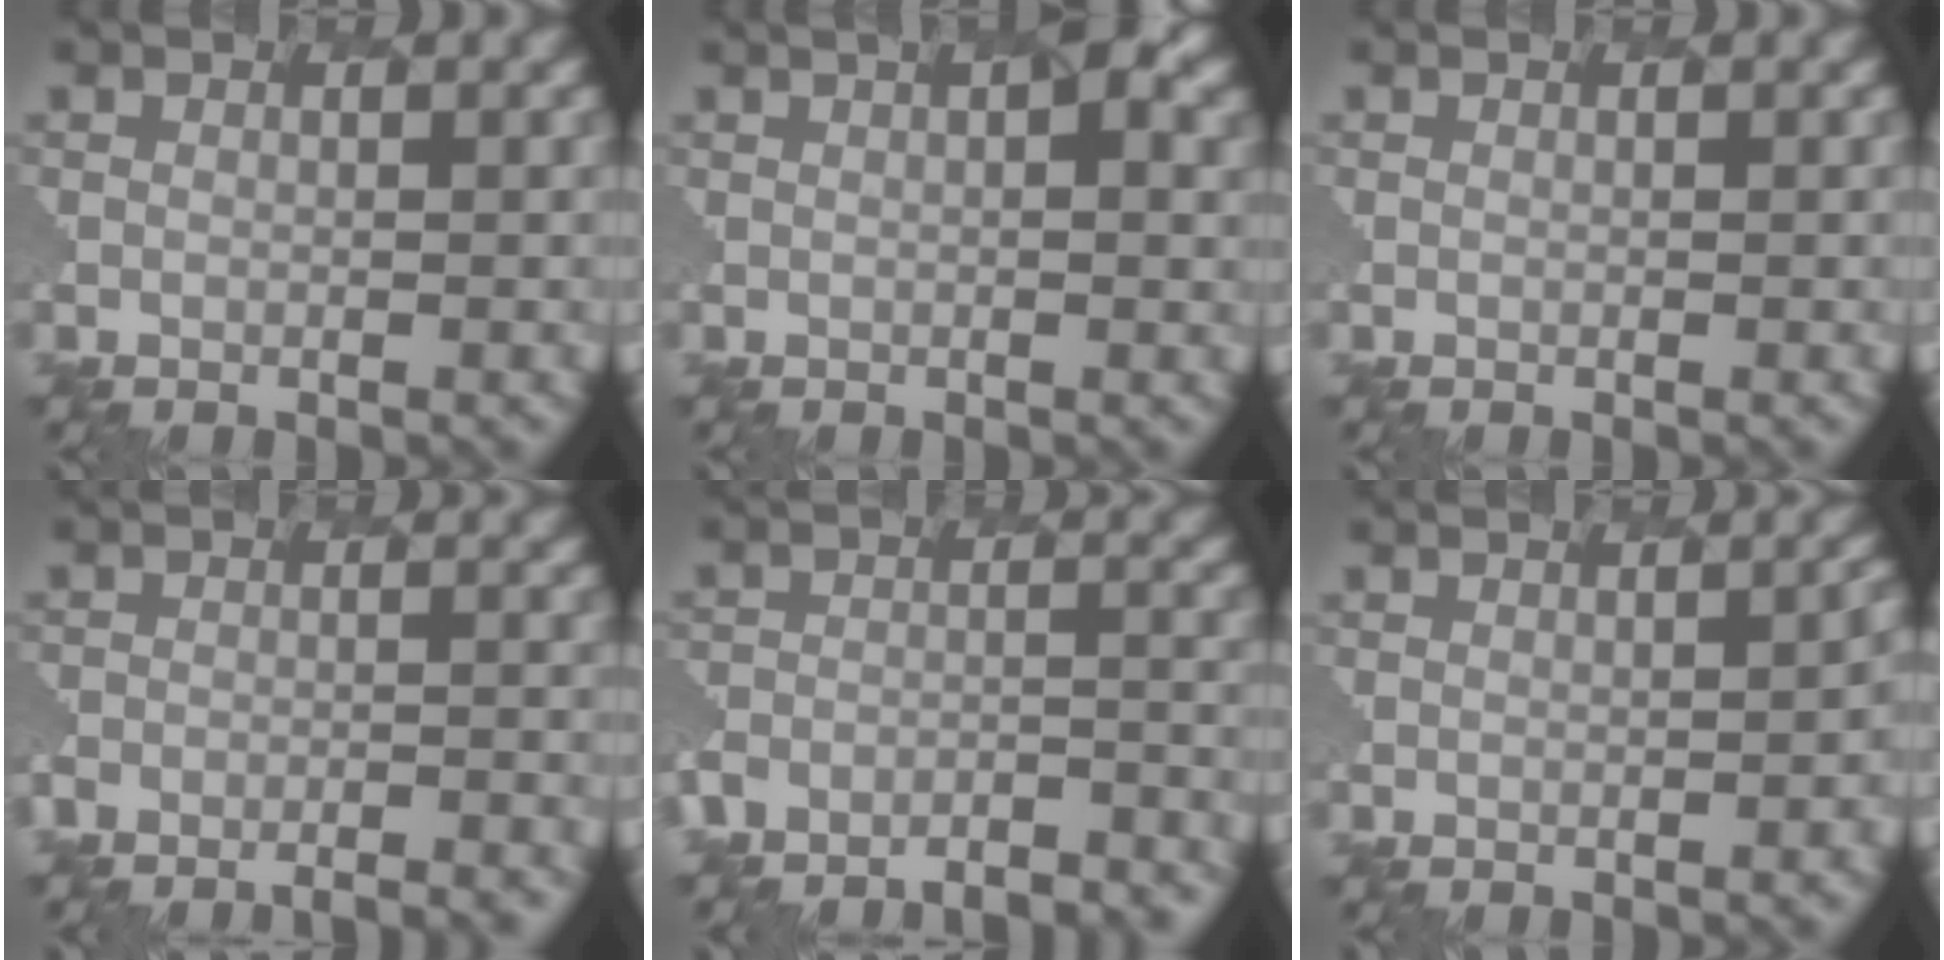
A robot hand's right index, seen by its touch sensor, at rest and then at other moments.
{"total": 2.7, "force": [0.9, 0.5, 2.5], "torque": [-0.037, 0.017, 0.010]}
{"total": 0.0}
{"total": 8.0, "force": [-7.8, 1.7, 1.1], "torque": [-0.004, 0.008, -0.091]}
{"total": 13.1, "force": [-12.6, 3.5, 1.2], "torque": [-0.009, 0.010, -0.150]}
{"total": 3.2, "force": [-0.9, 1.3, 2.8], "torque": [-0.035, -0.004, 0.000]}